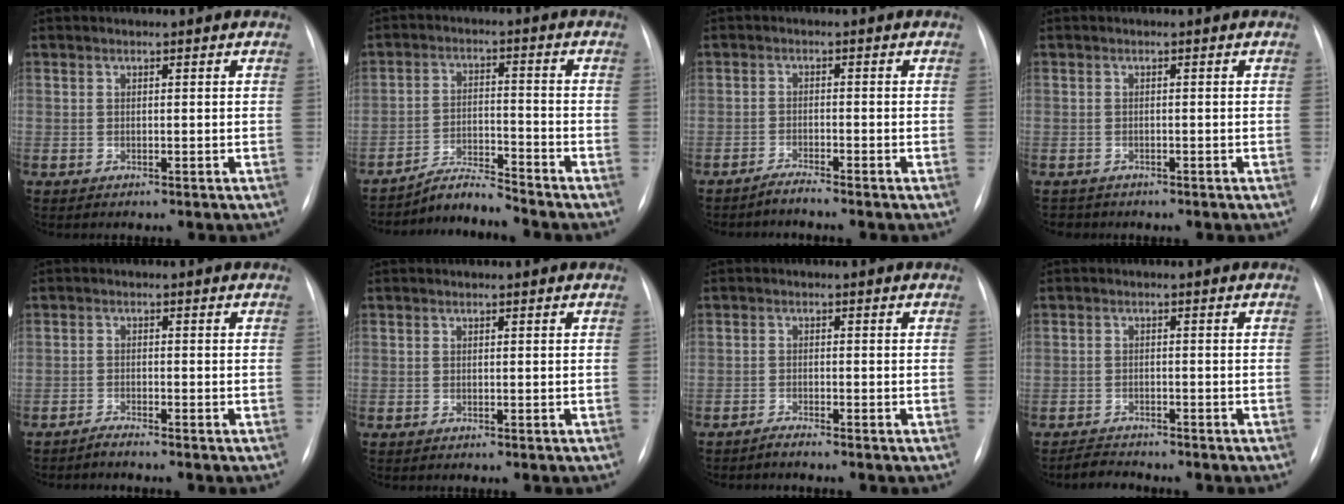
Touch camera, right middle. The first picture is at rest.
{"total": 5.2, "force": [-5.1, -0.9, 0.0], "torque": [-0.008, -0.010, -0.090]}
{"total": 1.8, "force": [-1.7, -0.5, 0.3], "torque": [-0.008, -0.007, -0.035]}
{"total": 1.8, "force": [-1.5, 0.9, -0.2], "torque": [-0.002, 0.000, -0.024]}
{"total": 1.4, "force": [-1.4, -0.4, 0.1], "torque": [-0.003, -0.005, -0.027]}
{"total": 0.0}
{"total": 1.2, "force": [-1.2, -0.3, 0.1], "torque": [-0.004, -0.004, -0.023]}
{"total": 2.7, "force": [-2.6, 0.4, 0.0], "torque": [-0.004, -0.012, -0.045]}